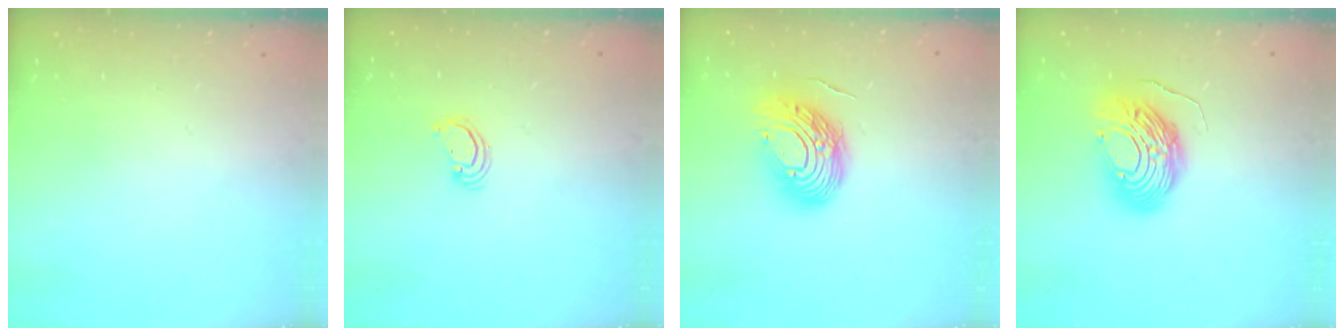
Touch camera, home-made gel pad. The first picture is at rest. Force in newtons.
{"total": 2.3, "press": 2.3, "slide": 0.3}
{"total": 14.4, "press": 14.2, "slide": 2.0}
{"total": 13.1, "press": 13.1, "slide": 1.3}